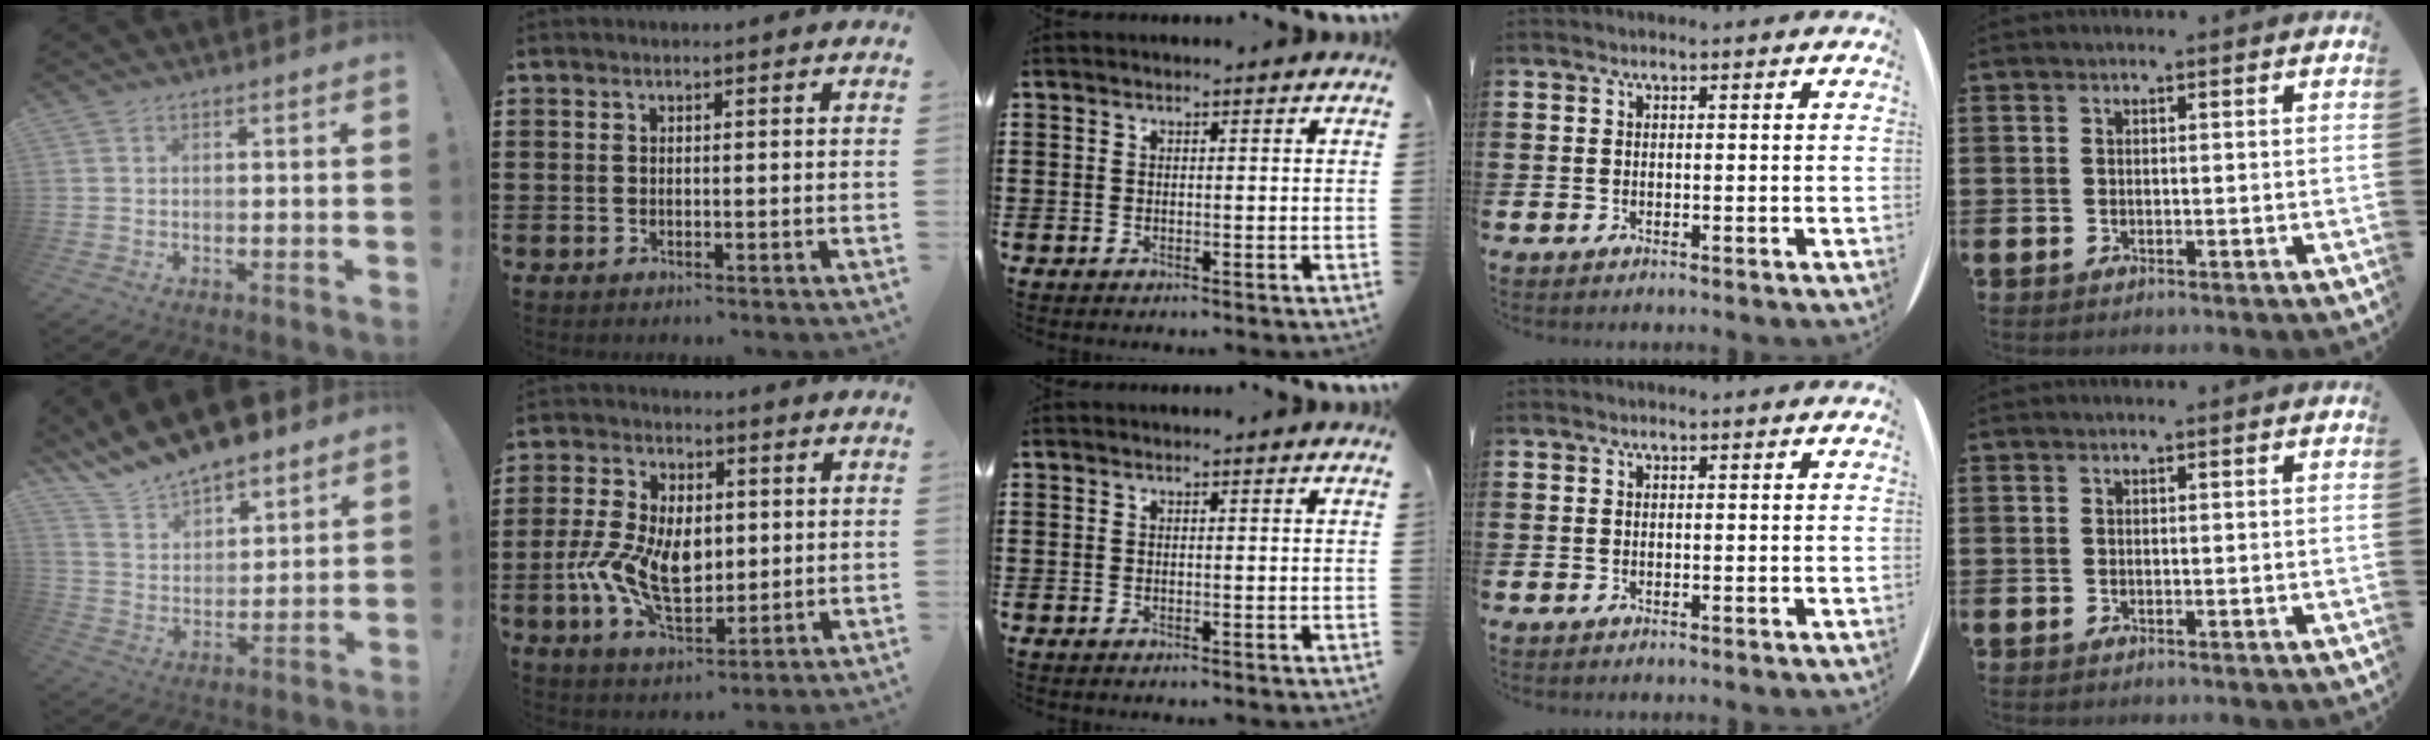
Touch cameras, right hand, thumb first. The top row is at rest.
{"thumb": {"total": 11.3, "force": [10.6, 3.1, 2.4], "torque": [-0.080, -0.089, 0.194]}, "index": {"total": 10.4, "force": [-0.7, 6.5, 8.1], "torque": [-0.172, 0.007, -0.015]}}